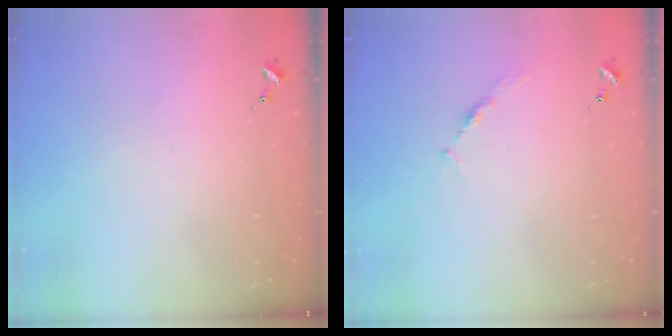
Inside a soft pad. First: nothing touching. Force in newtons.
{"total": 3.7, "press": 3.7, "slide": 0.5}